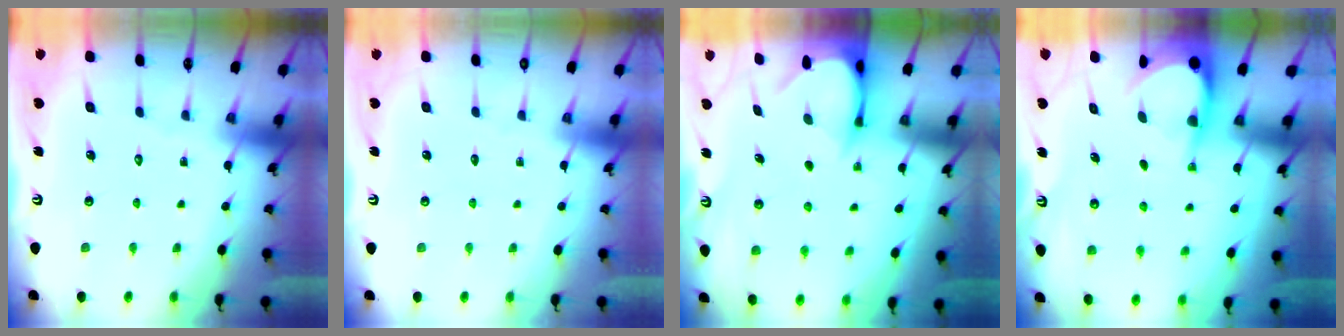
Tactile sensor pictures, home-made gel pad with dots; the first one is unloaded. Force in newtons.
{"total": 0.0}
{"total": 3.3, "press": 3.2, "slide": 0.3}
{"total": 4.2, "press": 4.2, "slide": 0.4}